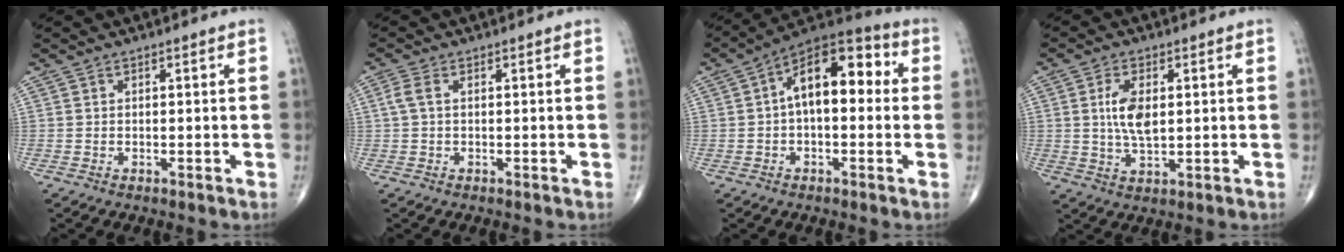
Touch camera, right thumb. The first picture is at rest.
{"total": 2.3, "force": [0.5, 1.2, 2.0], "torque": [-0.054, 0.010, 0.010]}
{"total": 13.9, "force": [1.4, 7.5, 11.6], "torque": [-0.153, 0.044, 0.009]}
{"total": 6.7, "force": [1.0, 3.3, 5.8], "torque": [-0.111, -0.006, 0.020]}